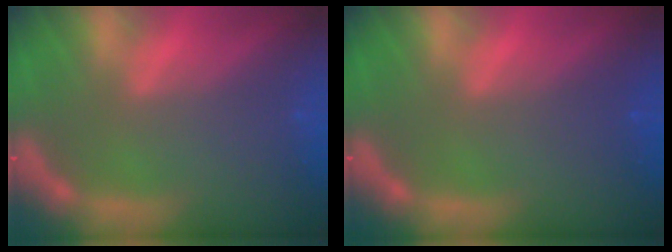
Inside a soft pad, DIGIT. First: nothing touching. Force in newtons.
{"total": 1.0}